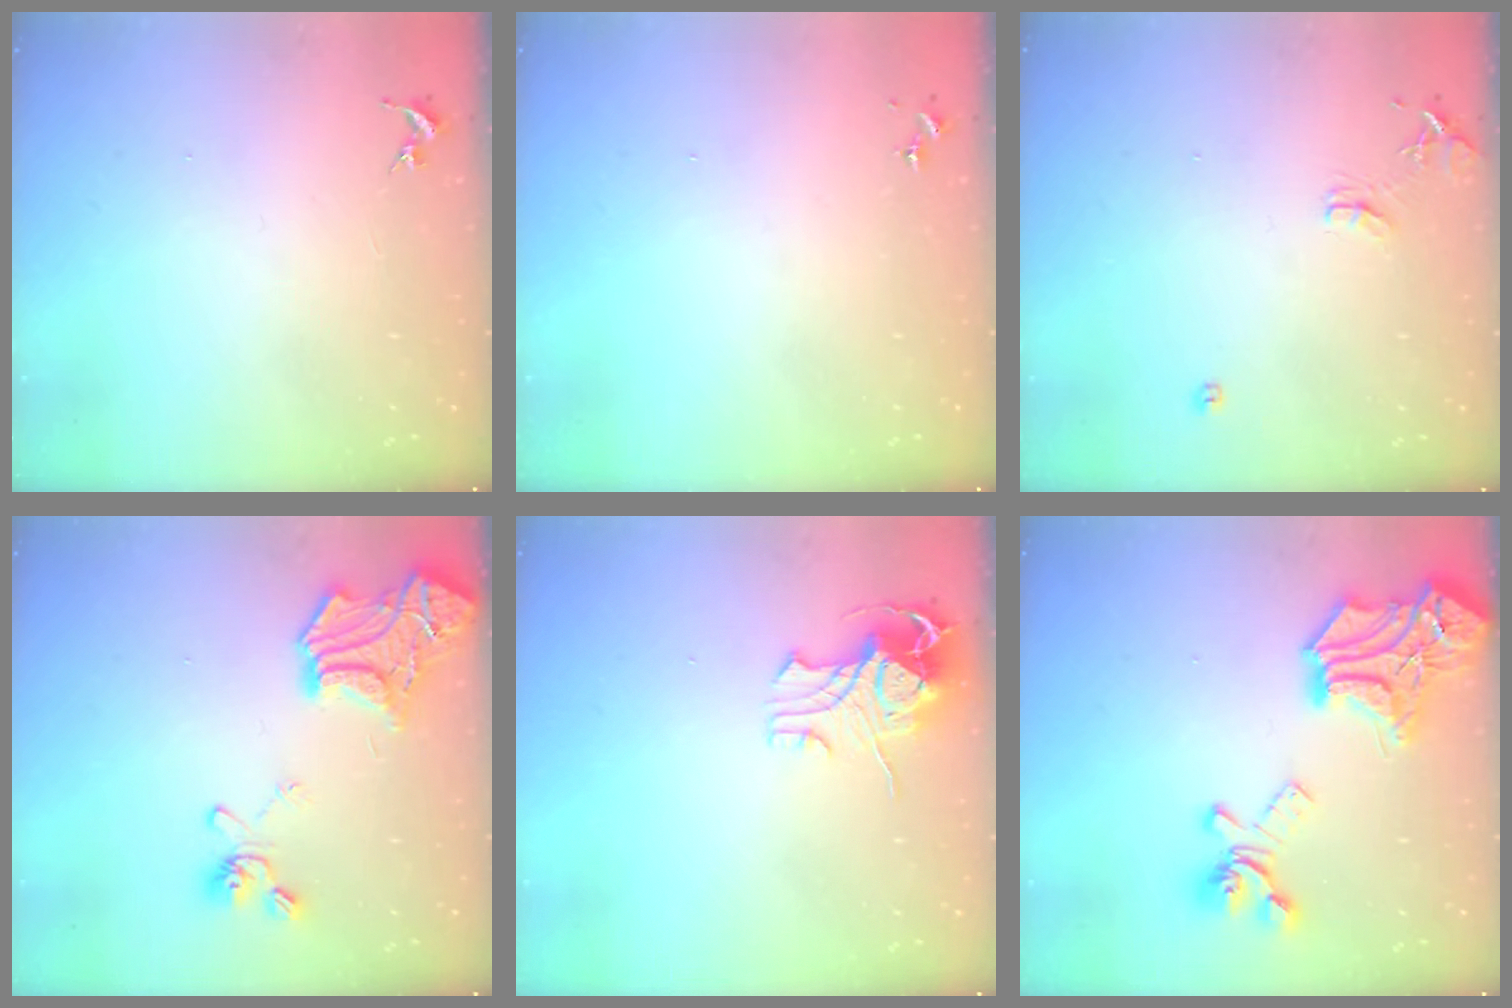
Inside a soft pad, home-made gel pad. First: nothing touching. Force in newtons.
{"total": 0.0}
{"total": 8.6, "press": 8.6, "slide": 0.8}
{"total": 19.7, "press": 19.6, "slide": 1.9}
{"total": 10.7, "press": 10.6, "slide": 1.4}
{"total": 24.6, "press": 24.6, "slide": 0.7}